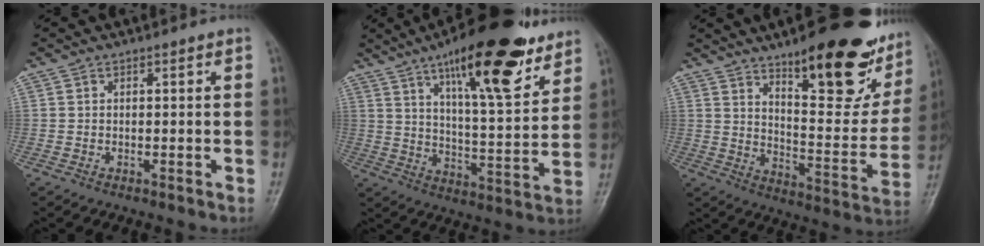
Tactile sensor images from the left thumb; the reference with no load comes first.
{"total": 21.4, "force": [13.3, 6.0, 15.7], "torque": [-0.209, -0.058, 0.209]}
{"total": 25.2, "force": [15.6, 8.2, 18.0], "torque": [-0.195, -0.079, 0.228]}